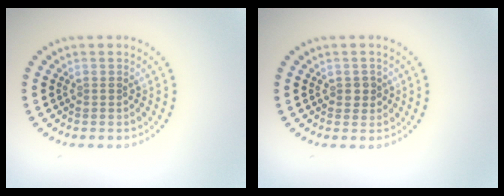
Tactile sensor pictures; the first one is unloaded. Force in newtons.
{"total": 1.3, "press": 1.3, "slide": 0.4}